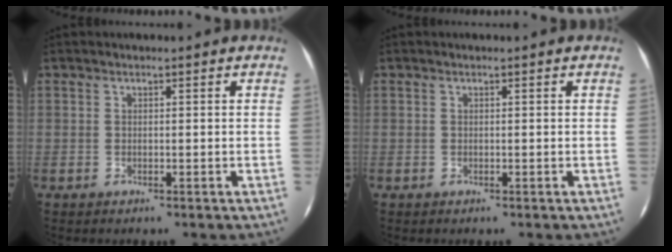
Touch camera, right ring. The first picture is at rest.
{"total": 0.0}